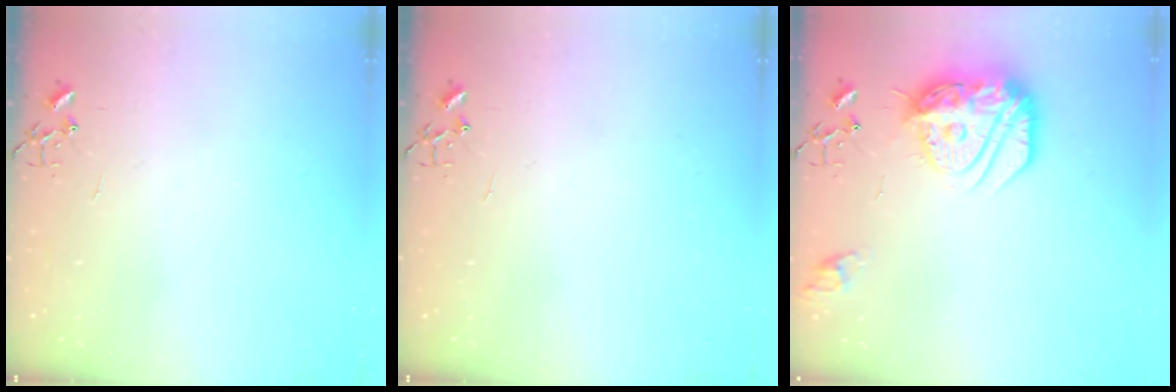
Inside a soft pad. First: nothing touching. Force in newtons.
{"total": 0.0}
{"total": 18.9, "press": 18.8, "slide": 1.8}